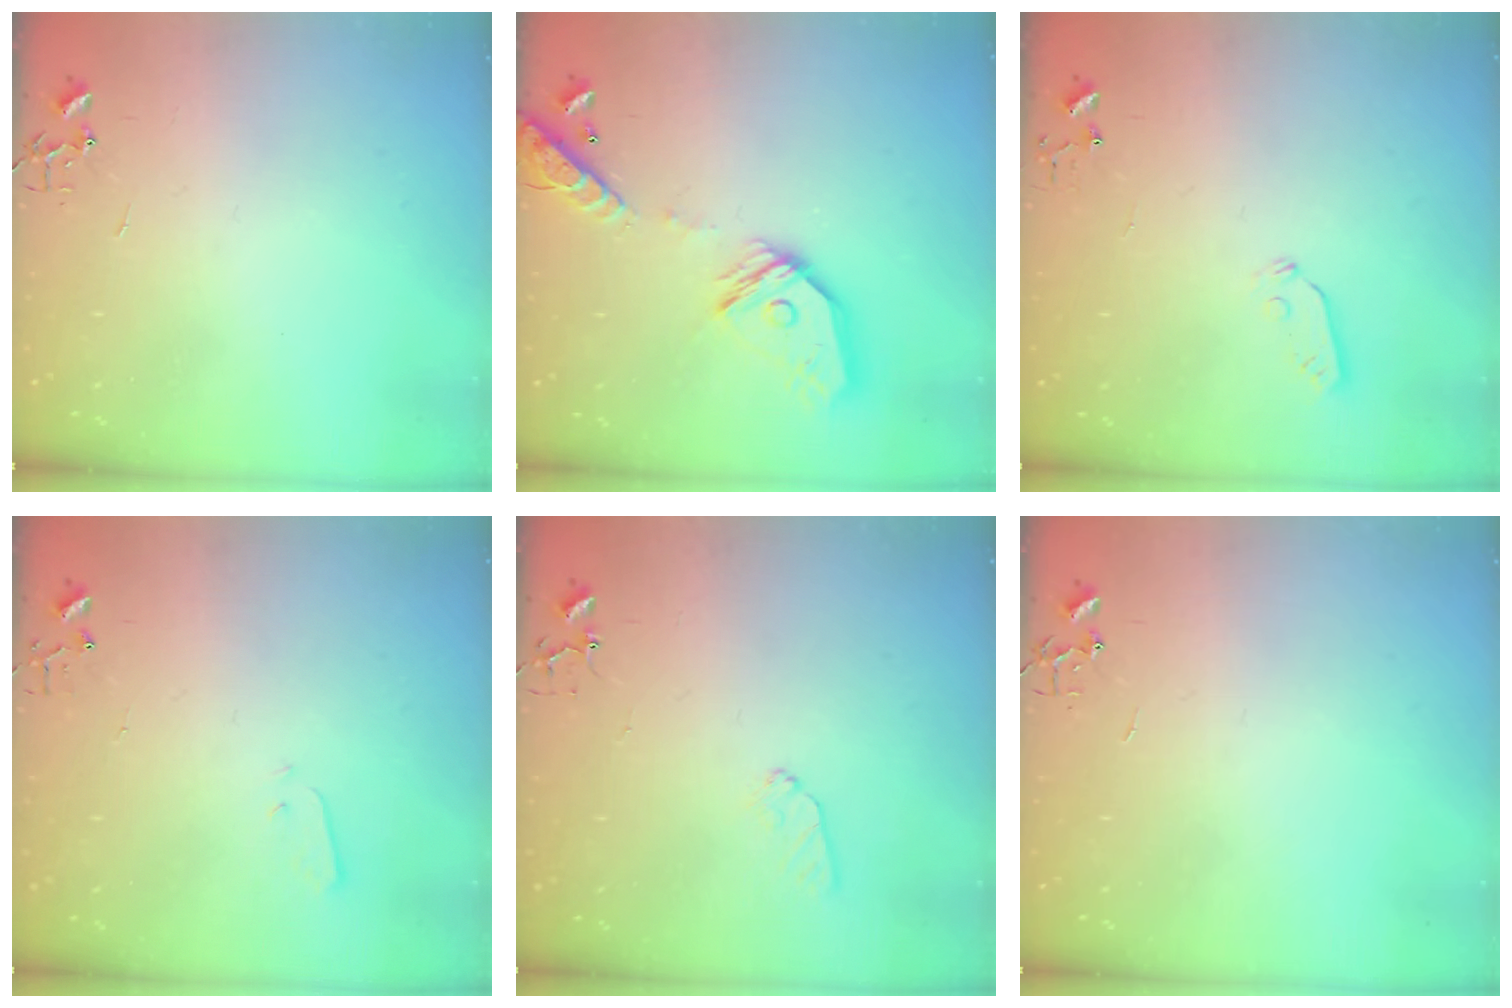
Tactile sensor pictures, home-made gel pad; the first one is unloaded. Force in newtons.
{"total": 17.2, "press": 17.0, "slide": 2.2}
{"total": 3.6, "press": 3.6, "slide": 0.6}
{"total": 1.9, "press": 1.9, "slide": 0.4}
{"total": 7.7, "press": 7.6, "slide": 0.9}
{"total": 0.0}